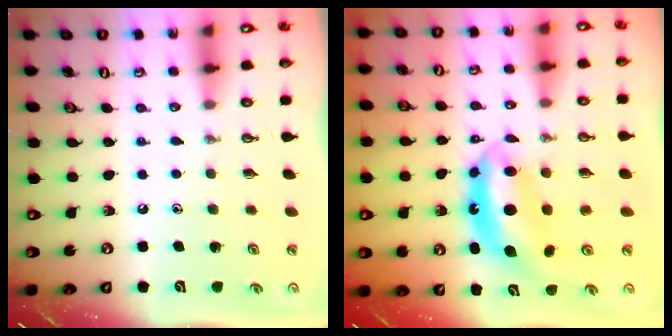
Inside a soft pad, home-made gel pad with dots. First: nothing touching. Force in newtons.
{"total": 7.5, "press": 7.5, "slide": 0.5}